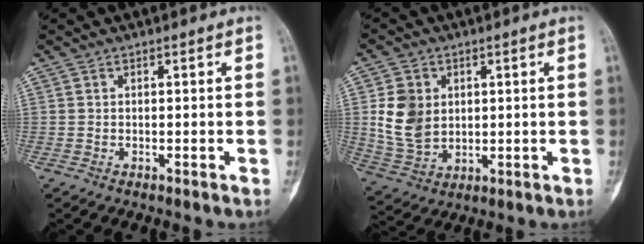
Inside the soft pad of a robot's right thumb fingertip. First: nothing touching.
{"total": 9.7, "force": [1.8, 7.6, 5.8], "torque": [-0.094, -0.010, 0.047]}